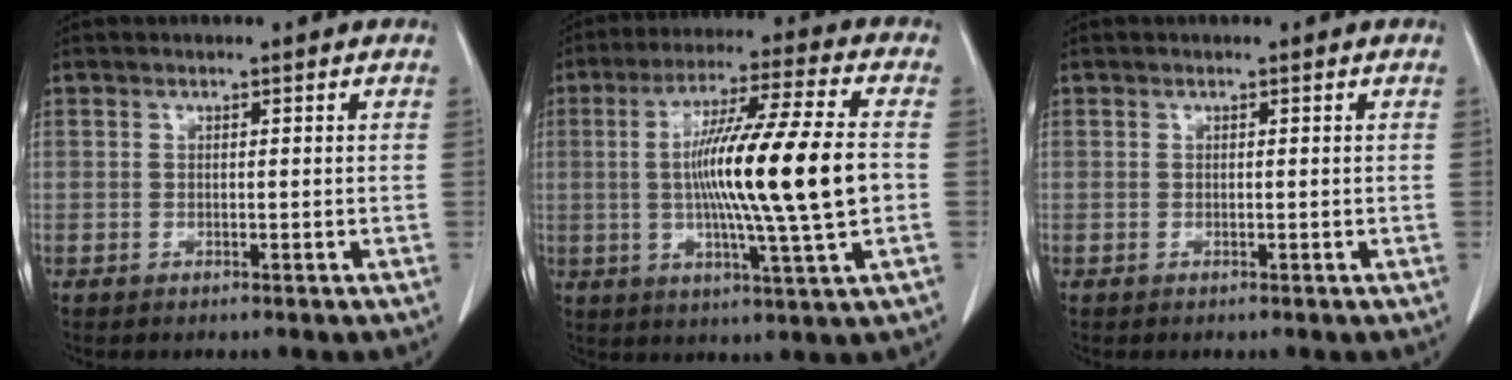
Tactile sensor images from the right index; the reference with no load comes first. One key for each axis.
{"total": 17.4, "fx": -0.6, "fy": -0.2, "fz": 17.3, "tx": -0.301, "ty": -0.003, "tz": -0.018}
{"total": 0.0}